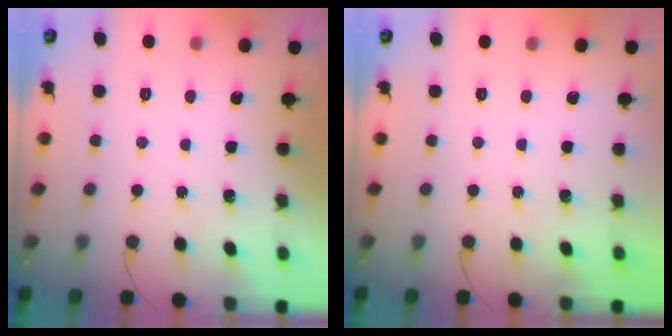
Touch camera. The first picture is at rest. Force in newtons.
{"total": 0.0}